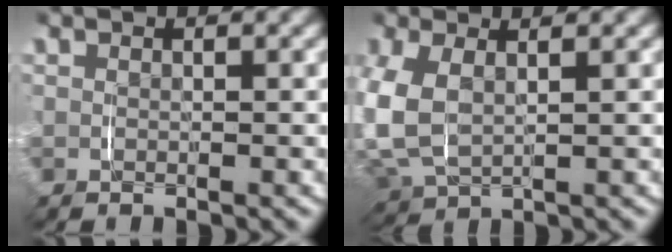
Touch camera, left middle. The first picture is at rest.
{"total": 6.3, "force": [0.0, 4.9, 3.9], "torque": [-0.134, -0.016, 0.006]}